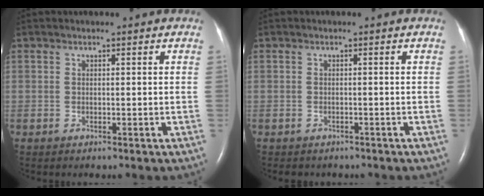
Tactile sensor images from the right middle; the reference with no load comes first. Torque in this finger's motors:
{"motor_torque": [0.02, 0.01, -0.01, -0.01]}